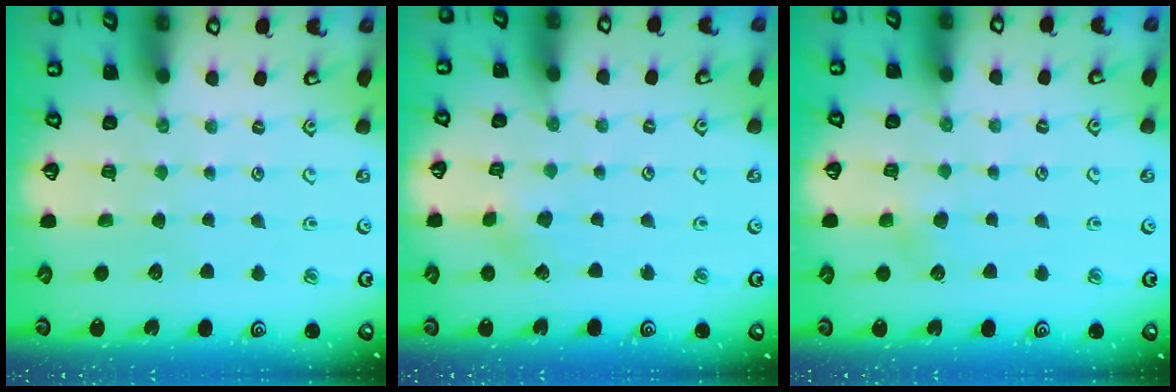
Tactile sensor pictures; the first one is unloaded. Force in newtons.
{"total": 2.6, "press": 2.6, "slide": 0.2}
{"total": 4.4, "press": 4.4, "slide": 0.5}